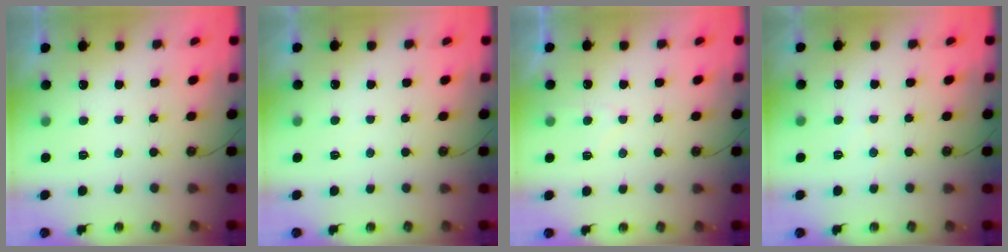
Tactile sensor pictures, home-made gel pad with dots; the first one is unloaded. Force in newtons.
{"total": 2.5, "press": 2.5, "slide": 0.4}
{"total": 4.4, "press": 4.4, "slide": 0.6}
{"total": 4.4, "press": 4.4, "slide": 0.6}